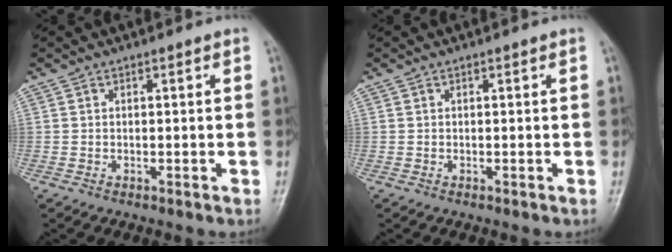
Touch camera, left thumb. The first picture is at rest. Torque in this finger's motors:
{"motor_torque": [0.00, 0.00, -0.05, -0.05, 0.00]}